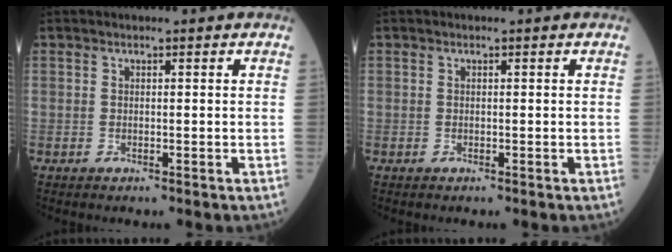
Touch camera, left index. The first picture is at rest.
{"total": 0.0}